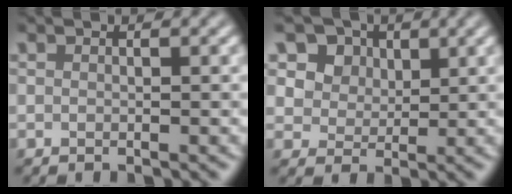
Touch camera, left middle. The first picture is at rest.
{"total": 8.1, "force": [4.4, 5.8, 3.4], "torque": [-0.074, 0.001, 0.067]}